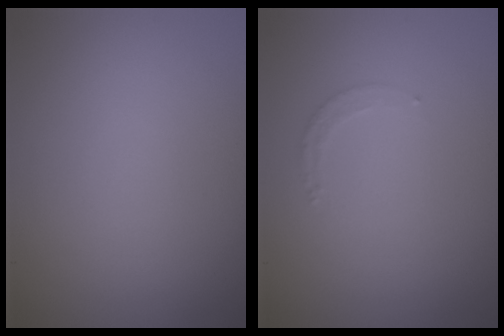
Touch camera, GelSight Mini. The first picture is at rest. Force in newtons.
{"total": 0.9, "press": 0.9, "slide": 0.2}